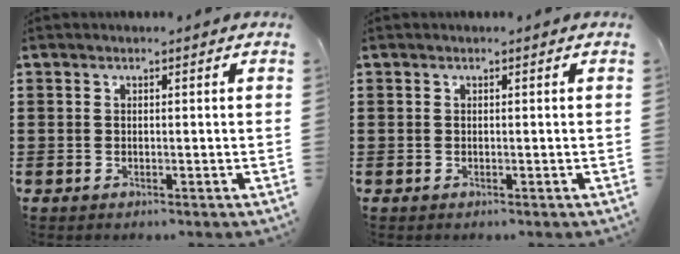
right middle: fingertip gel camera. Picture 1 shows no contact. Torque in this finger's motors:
{"motor_torque": [0.00, 0.00, 0.00, -0.01]}